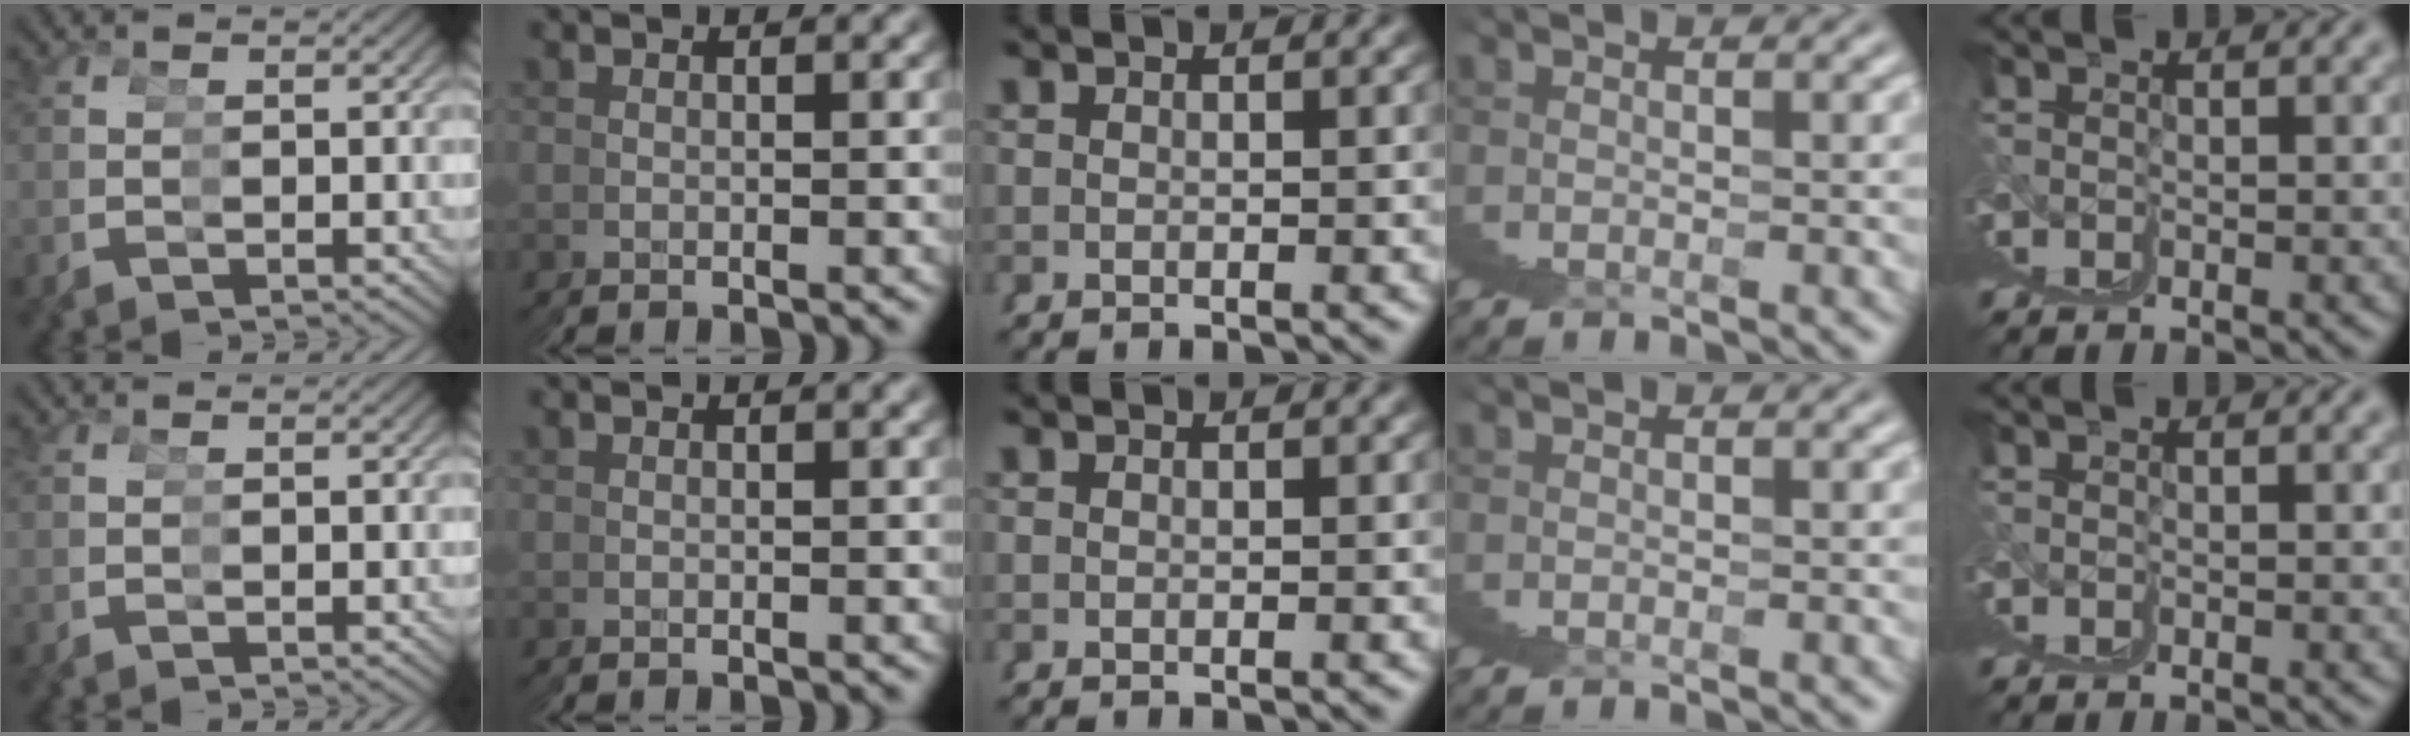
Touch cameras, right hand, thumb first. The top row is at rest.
{}